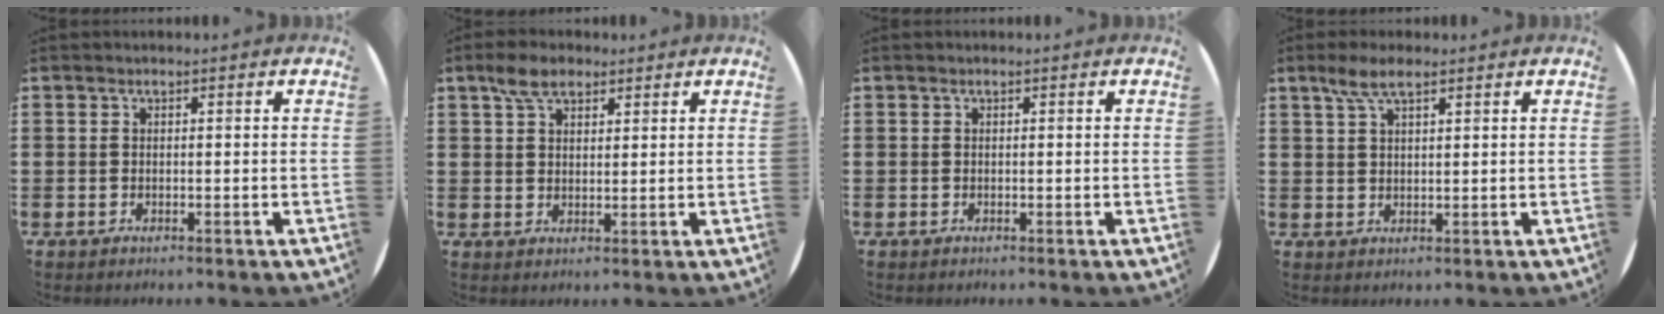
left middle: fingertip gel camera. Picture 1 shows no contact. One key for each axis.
{"total": 4.4, "fx": 3.2, "fy": 2.2, "fz": 2.1, "tx": -0.033, "ty": 0.002, "tz": 0.056}
{"total": 0.0}
{"total": 4.1, "fx": 2.7, "fy": 1.1, "fz": 2.9, "tx": -0.062, "ty": 0.006, "tz": 0.048}